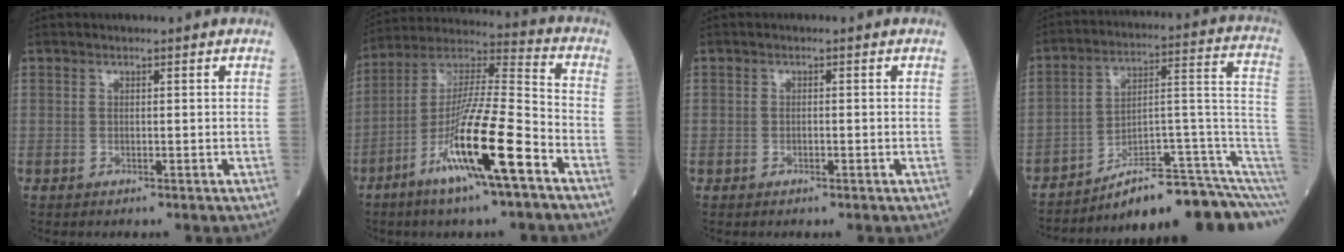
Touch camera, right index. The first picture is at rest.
{"total": 16.9, "force": [-7.8, 0.6, 14.9], "torque": [-0.287, -0.016, -0.144]}
{"total": 0.8, "force": [-0.3, 0.4, 0.6], "torque": [-0.013, 0.005, -0.003]}
{"total": 15.5, "force": [-11.5, 1.6, 10.2], "torque": [-0.089, 0.074, -0.167]}